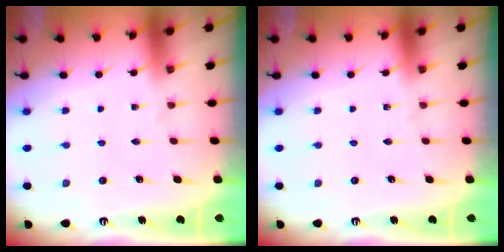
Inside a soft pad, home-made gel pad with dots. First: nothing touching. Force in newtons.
{"total": 0.0}